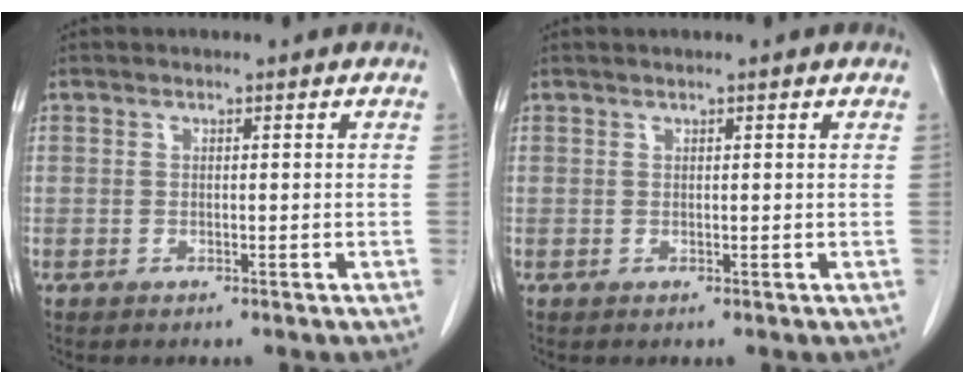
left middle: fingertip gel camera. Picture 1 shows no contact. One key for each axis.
{"total": 1.5, "fx": 1.2, "fy": 0.1, "fz": 1.0, "tx": -0.013, "ty": 0.017, "tz": 0.018}